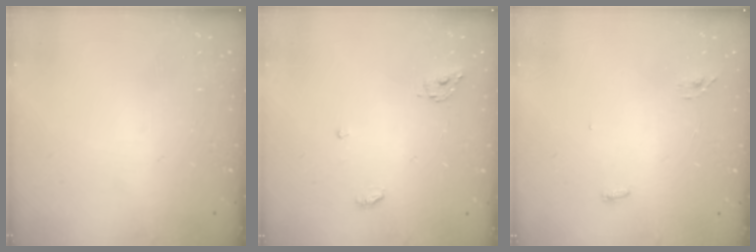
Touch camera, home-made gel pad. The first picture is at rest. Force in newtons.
{"total": 4.4, "press": 4.4, "slide": 0.3}
{"total": 3.2, "press": 2.9, "slide": 1.5}